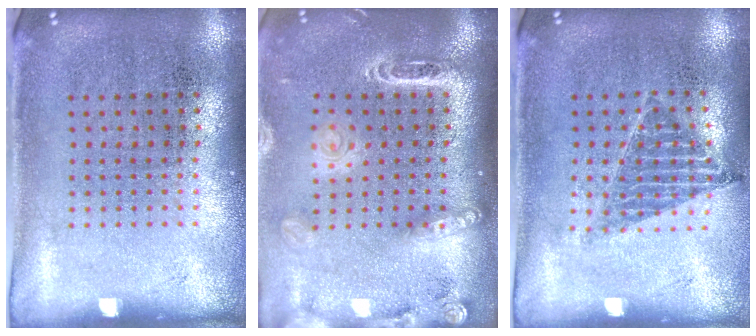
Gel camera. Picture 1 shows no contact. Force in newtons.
{"total": 2.3, "press": 1.9, "slide": 1.3}
{"total": 1.0, "press": 0.9, "slide": 0.3}